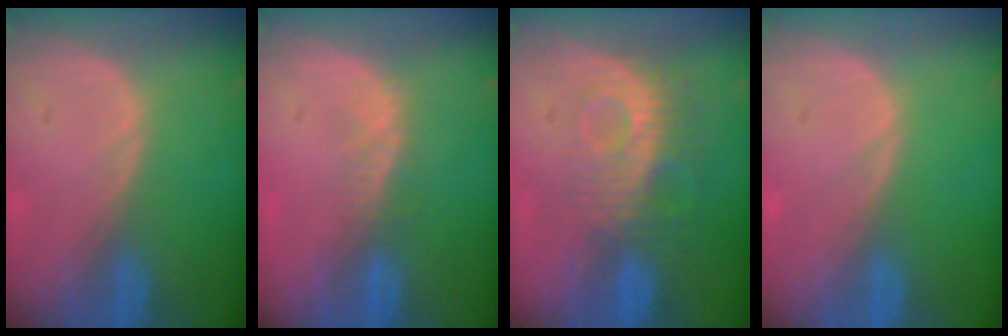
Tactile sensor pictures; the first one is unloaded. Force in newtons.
{"total": 2.3, "press": 1.9, "slide": 1.4}
{"total": 9.2, "press": 8.1, "slide": 4.3}
{"total": 0.0}